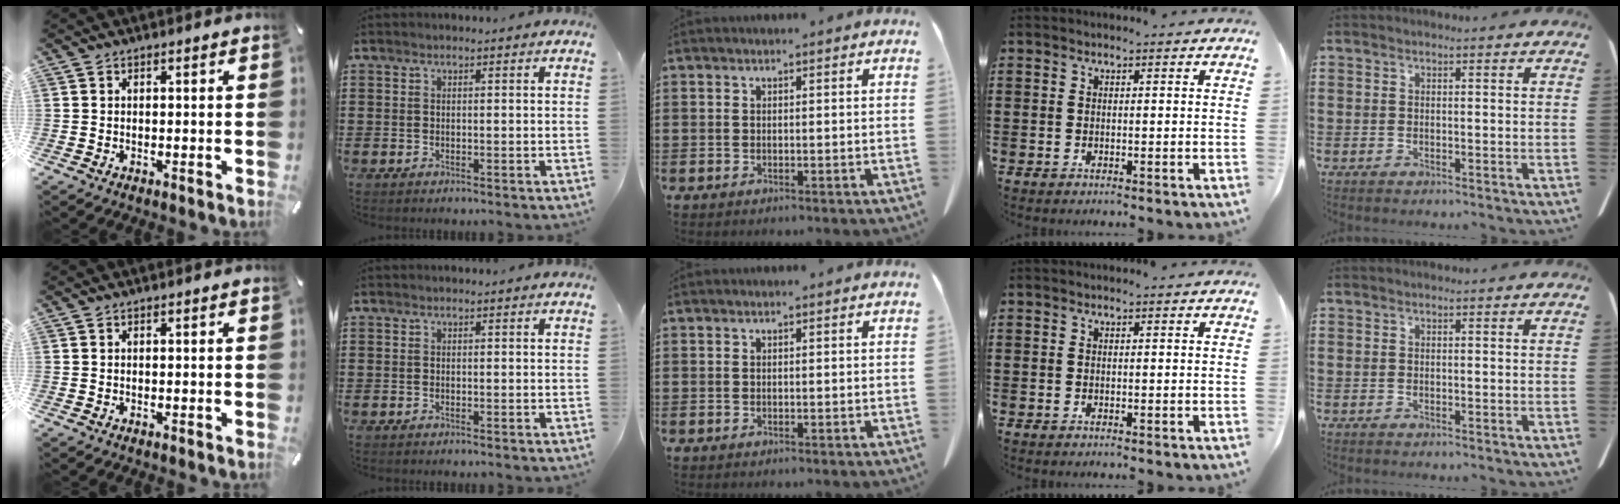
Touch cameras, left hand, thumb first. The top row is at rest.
{}